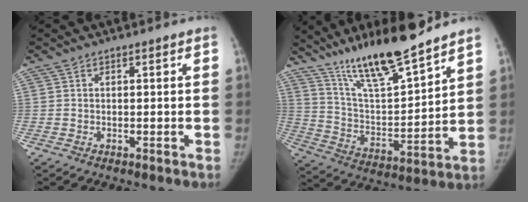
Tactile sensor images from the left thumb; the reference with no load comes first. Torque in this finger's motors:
{"motor_torque": [0.21, 0.02, 1.41, -1.36, 0.09]}